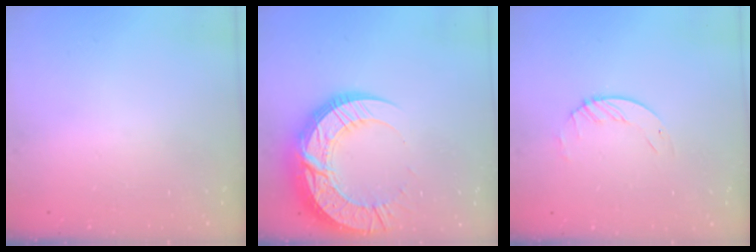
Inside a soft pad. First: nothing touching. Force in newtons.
{"total": 22.5, "press": 22.4, "slide": 1.8}
{"total": 1.6, "press": 1.6, "slide": 0.2}